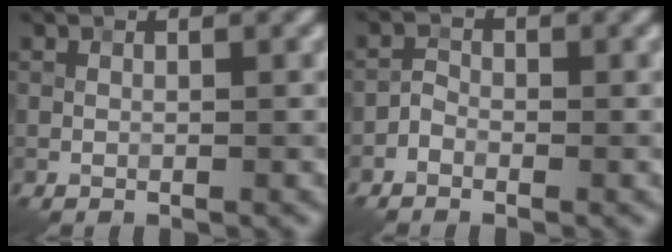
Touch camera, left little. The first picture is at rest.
{"total": 1.5, "force": [-0.9, 1.0, 0.7], "torque": [-0.009, 0.005, -0.022]}